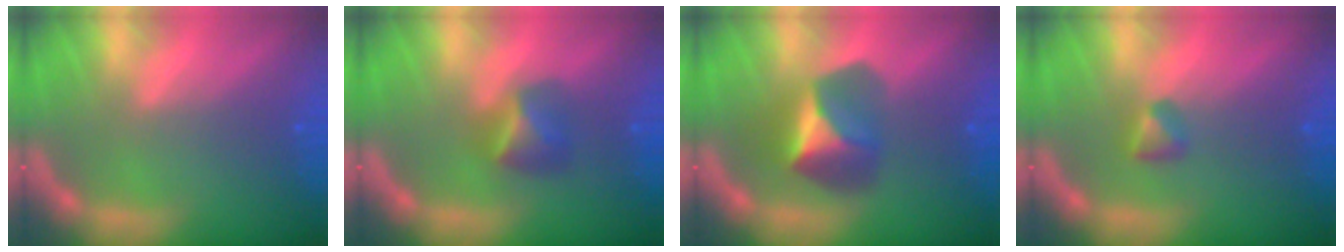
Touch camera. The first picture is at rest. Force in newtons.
{"total": 2.9}
{"total": 4.9}
{"total": 1.4}